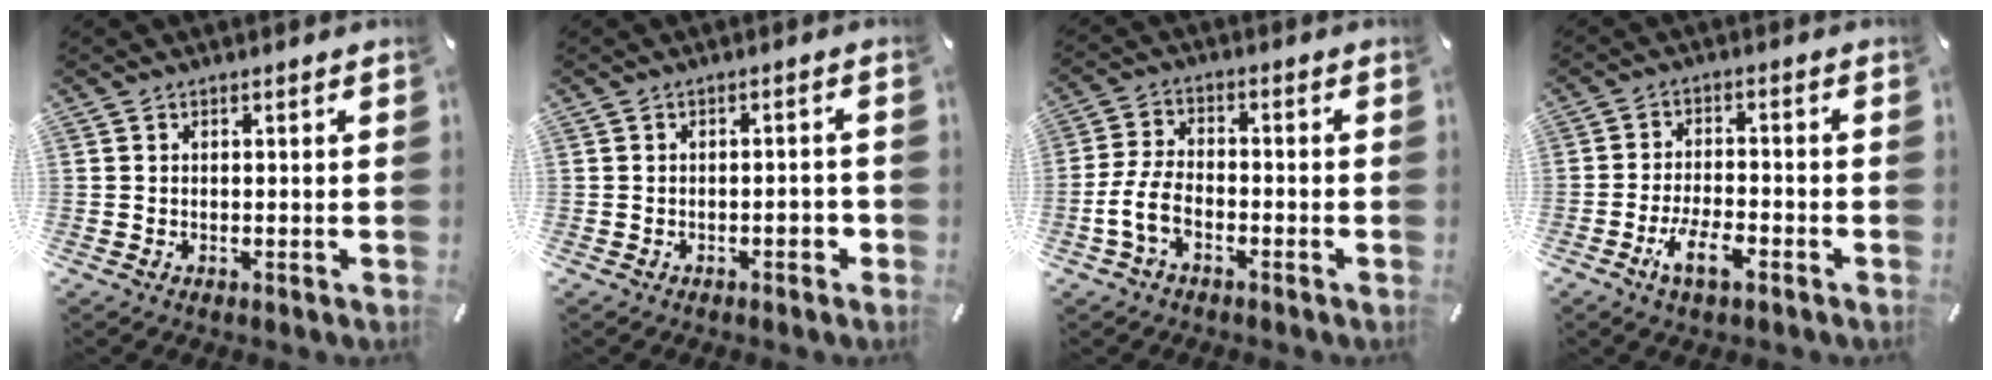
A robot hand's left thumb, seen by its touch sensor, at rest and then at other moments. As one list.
[{"total": 2.4, "force": [-1.4, 1.3, 1.6], "torque": [-0.028, 0.005, -0.026]}, {"total": 7.6, "force": [-3.5, 4.2, 5.3], "torque": [-0.123, 0.007, -0.067]}, {"total": 7.8, "force": [-4.0, 3.3, 5.7], "torque": [-0.113, 0.012, -0.072]}]